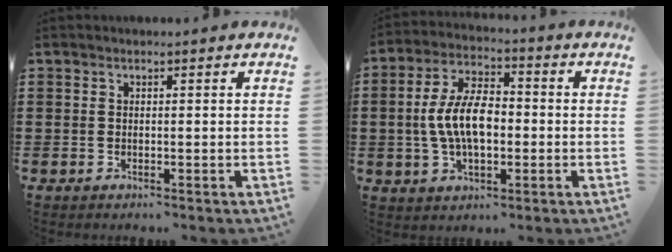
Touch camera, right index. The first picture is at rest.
{"total": 9.0, "force": [-0.7, 4.6, 7.7], "torque": [-0.173, 0.002, -0.020]}